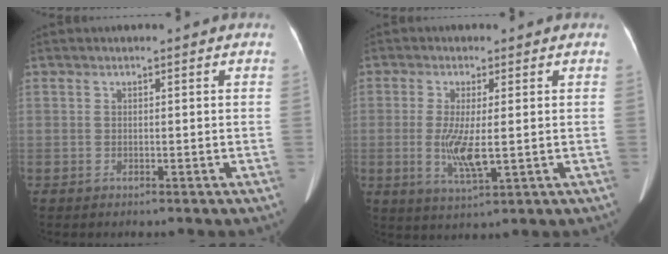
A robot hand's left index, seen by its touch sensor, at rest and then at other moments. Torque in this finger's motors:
{"motor_torque": [0.15, -0.08, 0.18, 0.07]}